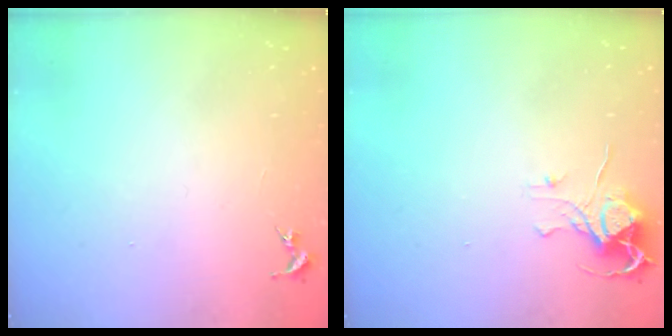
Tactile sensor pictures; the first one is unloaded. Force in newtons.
{"total": 8.0, "press": 8.0, "slide": 0.6}